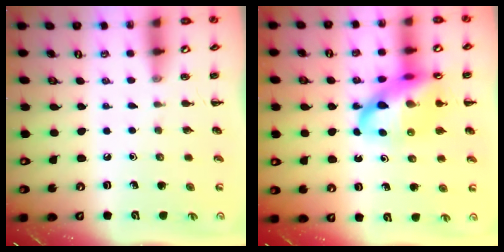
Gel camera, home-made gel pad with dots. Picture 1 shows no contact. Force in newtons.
{"total": 17.9, "press": 17.5, "slide": 3.7}